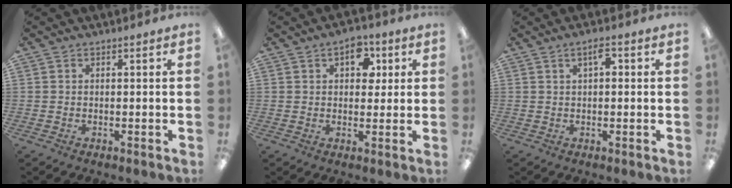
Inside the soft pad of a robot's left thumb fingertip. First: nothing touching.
{"total": 6.8, "force": [2.9, 4.3, 4.4], "torque": [-0.046, -0.005, 0.043]}
{"total": 3.5, "force": [1.3, 1.5, 2.9], "torque": [-0.043, 0.000, 0.018]}